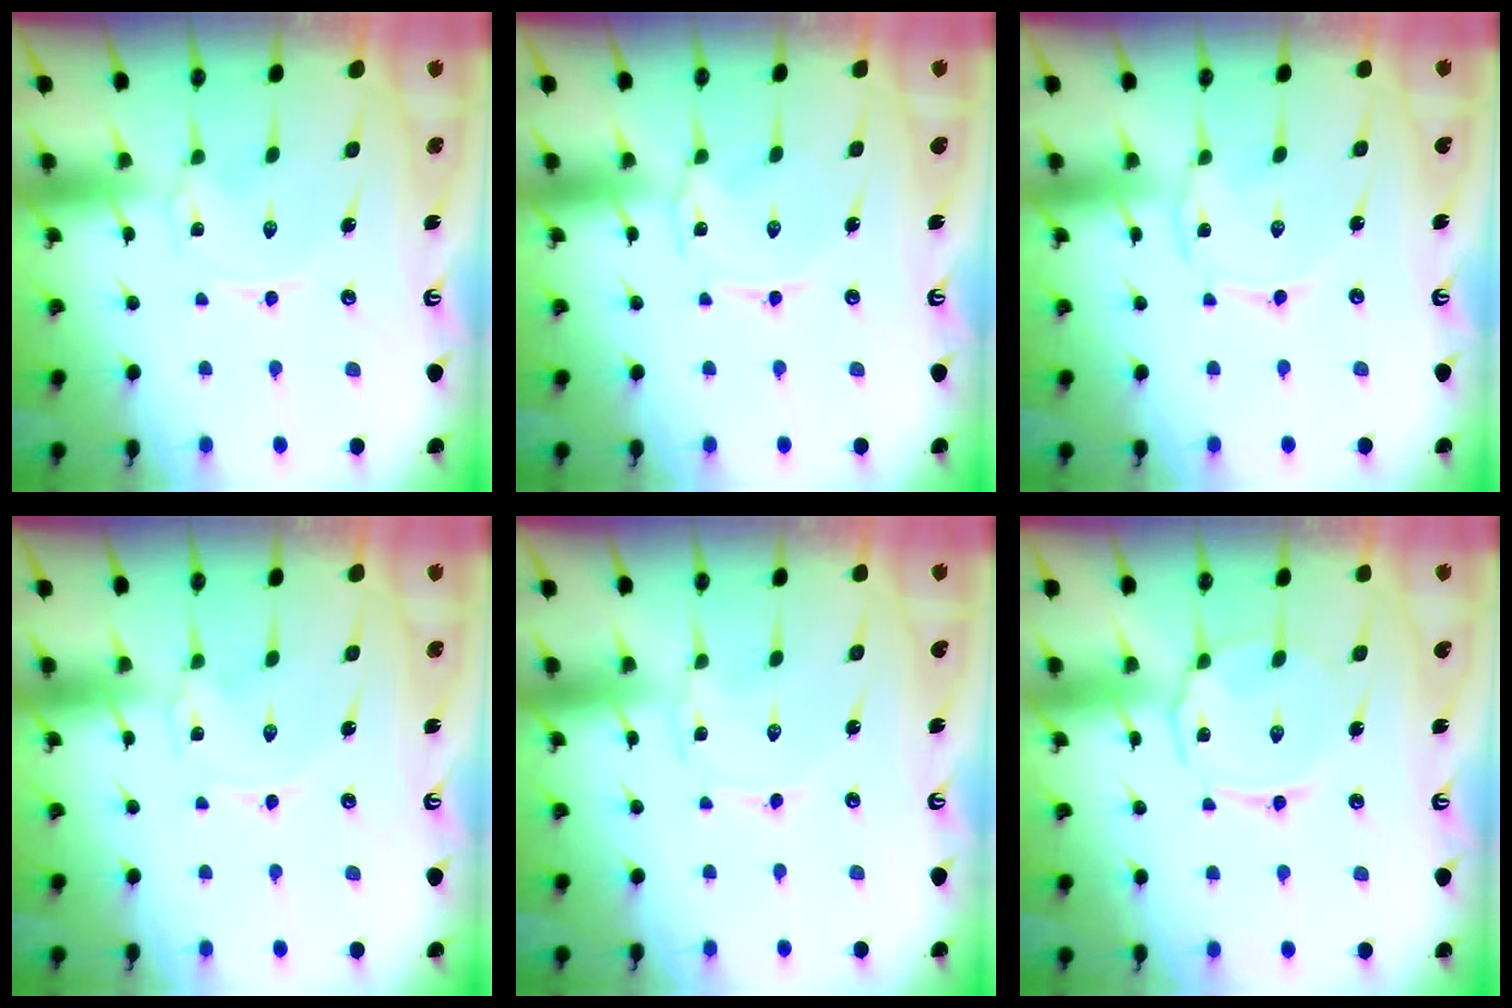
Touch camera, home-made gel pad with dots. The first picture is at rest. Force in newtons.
{"total": 1.2, "press": 1.2, "slide": 0.1}
{"total": 1.3, "press": 1.3, "slide": 0.2}
{"total": 0.0}
{"total": 0.0}
{"total": 5.2, "press": 5.2, "slide": 0.4}